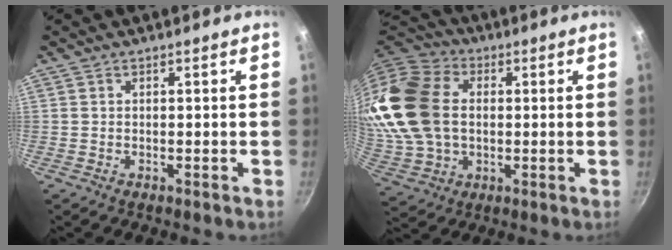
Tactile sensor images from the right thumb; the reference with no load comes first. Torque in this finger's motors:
{"motor_torque": [1.46, 3.13, 2.39, 0.24, 0.82]}